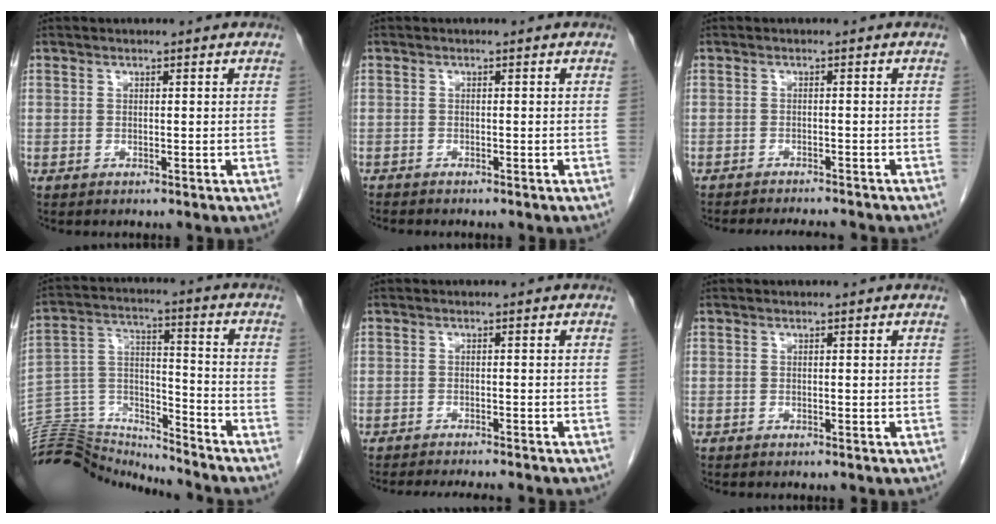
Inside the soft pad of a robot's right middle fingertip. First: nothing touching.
{"total": 1.2, "force": [-1.2, 0.2, 0.2], "torque": [-0.004, -0.003, -0.019]}
{"total": 7.9, "force": [-7.4, 1.1, 2.5], "torque": [-0.033, -0.006, -0.096]}
{"total": 15.3, "force": [-15.2, 1.5, 0.7], "torque": [-0.011, 0.055, -0.264]}
{"total": 8.8, "force": [-7.9, 0.9, 3.6], "torque": [-0.043, -0.016, -0.107]}
{"total": 0.0}